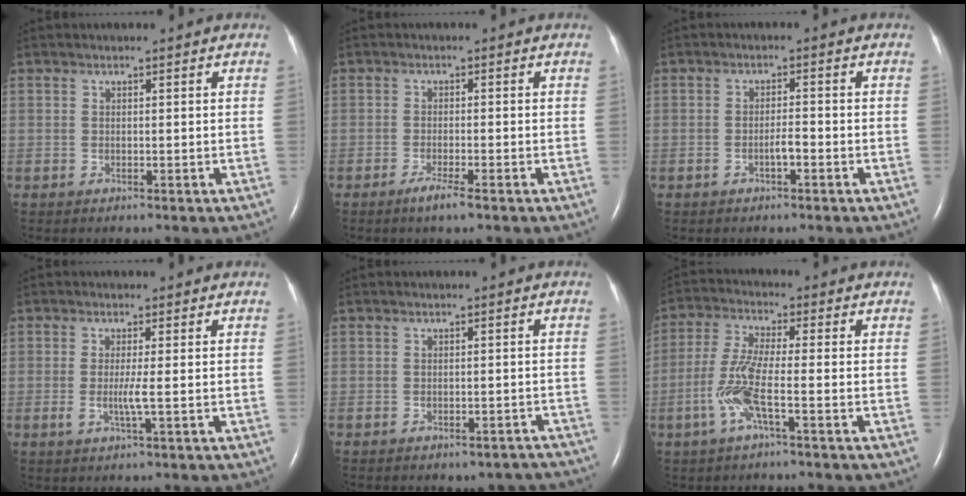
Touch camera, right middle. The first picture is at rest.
{"total": 2.8, "force": [-1.9, -0.1, 2.1], "torque": [-0.047, -0.007, -0.036]}
{"total": 1.9, "force": [-1.0, 0.3, 1.7], "torque": [-0.029, 0.002, -0.018]}
{"total": 2.6, "force": [-0.4, -0.4, 2.5], "torque": [-0.052, -0.005, -0.008]}
{"total": 7.6, "force": [-6.8, 3.0, 1.6], "torque": [-0.014, 0.011, -0.064]}
{"total": 7.0, "force": [-2.4, 0.3, 6.6], "torque": [-0.147, -0.001, -0.054]}